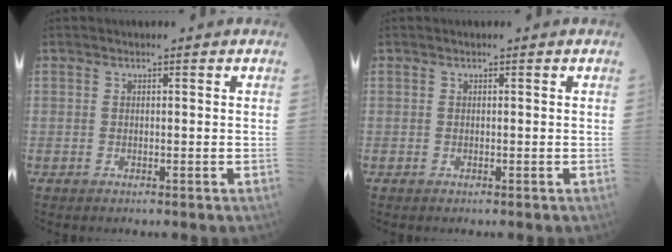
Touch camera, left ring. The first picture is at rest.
{"total": 0.0}